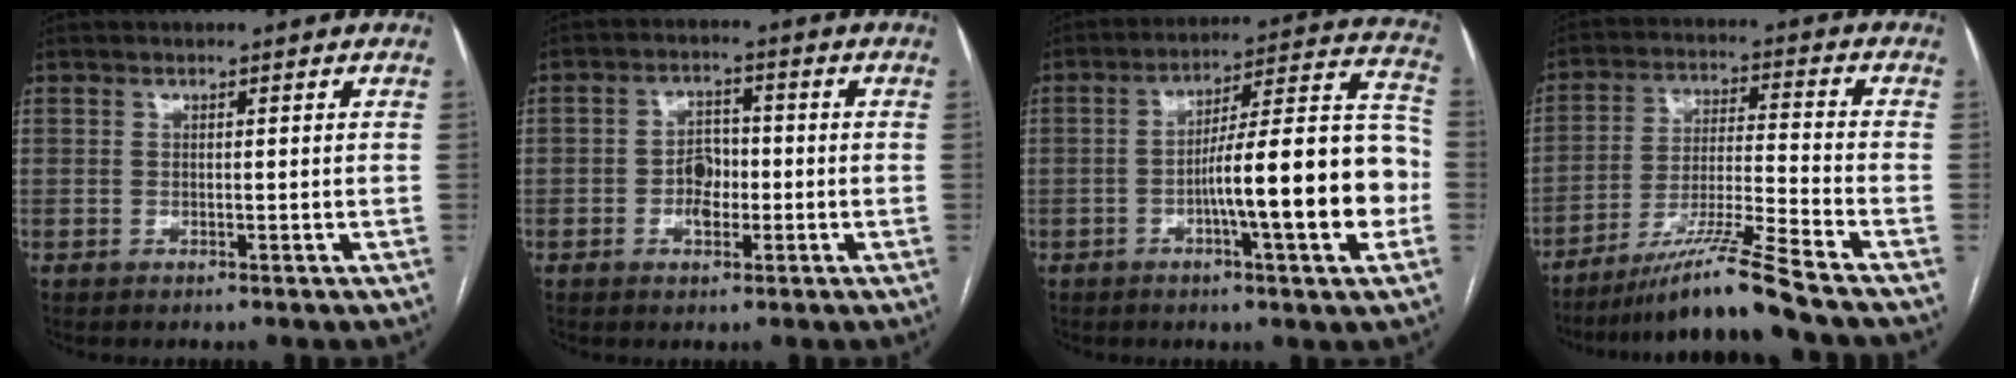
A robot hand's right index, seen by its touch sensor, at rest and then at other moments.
{"total": 4.3, "force": [-1.0, 2.8, 3.1], "torque": [-0.053, 0.010, -0.018]}
{"total": 17.2, "force": [-3.9, 1.8, 16.7], "torque": [-0.241, 0.023, -0.058]}
{"total": 11.9, "force": [-9.8, -2.4, 6.3], "torque": [-0.113, -0.012, -0.175]}